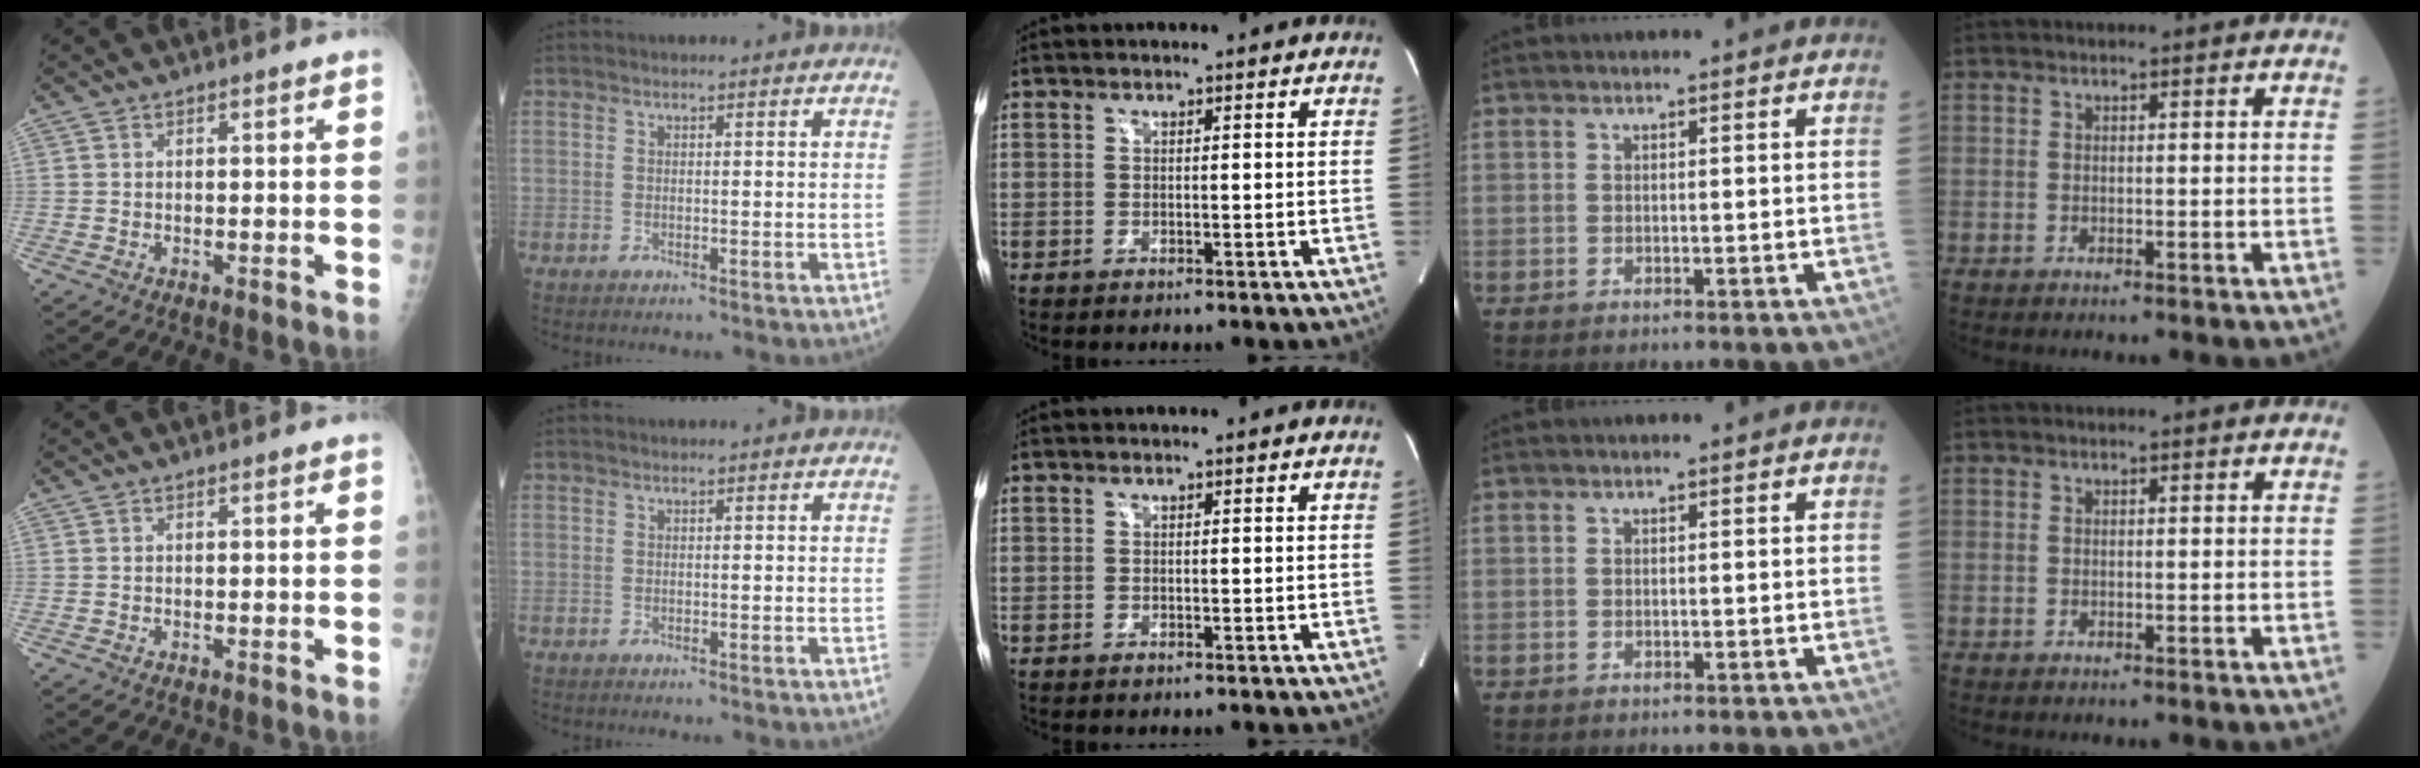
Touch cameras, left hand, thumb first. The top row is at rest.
{}